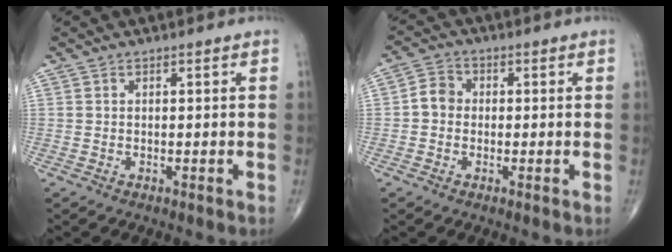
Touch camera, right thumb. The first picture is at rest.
{"total": 3.9, "force": [-0.4, 3.4, 1.9], "torque": [-0.023, 0.013, -0.016]}